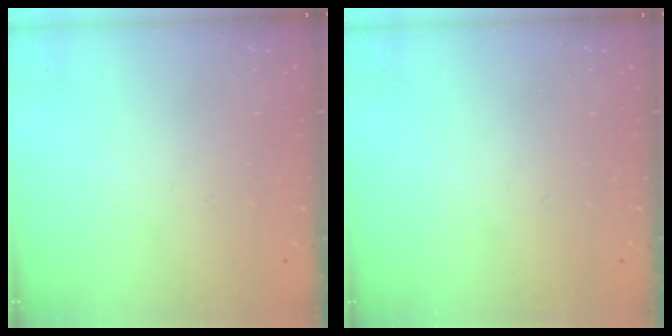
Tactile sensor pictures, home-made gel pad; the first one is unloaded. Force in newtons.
{"total": 0.0}